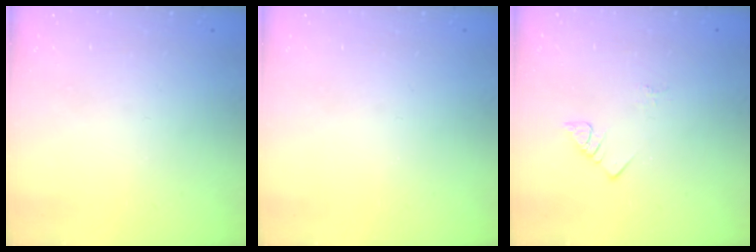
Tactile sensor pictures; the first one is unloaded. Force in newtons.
{"total": 0.0}
{"total": 2.8, "press": 2.8, "slide": 0.4}